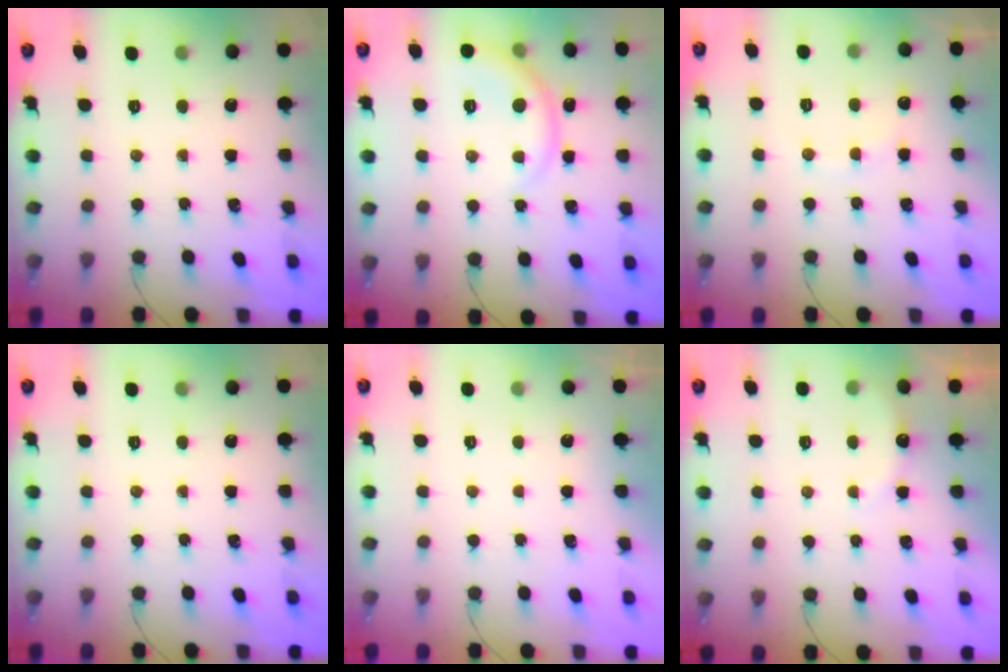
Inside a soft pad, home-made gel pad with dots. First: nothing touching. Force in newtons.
{"total": 6.3, "press": 6.3, "slide": 0.5}
{"total": 7.1, "press": 7.0, "slide": 1.5}
{"total": 0.0}
{"total": 3.0, "press": 3.0, "slide": 0.1}
{"total": 7.2, "press": 7.1, "slide": 1.1}